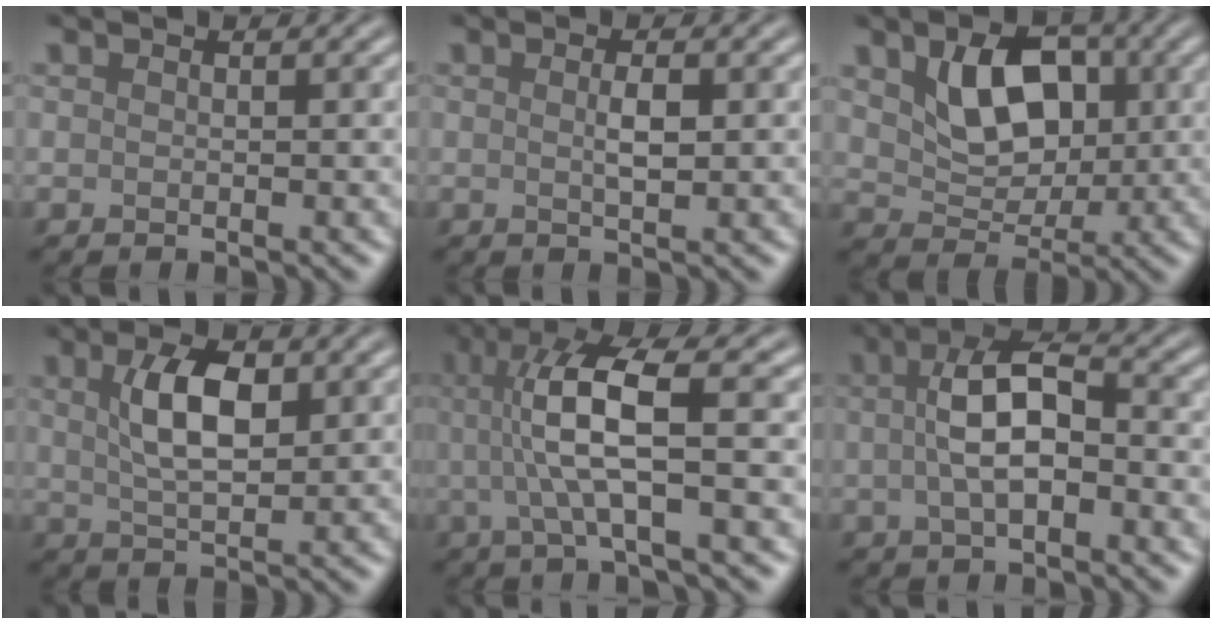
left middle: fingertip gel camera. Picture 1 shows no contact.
{"total": 1.6, "force": [0.2, 0.4, 1.5], "torque": [-0.029, 0.001, 0.002]}
{"total": 6.3, "force": [1.5, 4.3, 4.4], "torque": [-0.087, -0.006, 0.021]}
{"total": 4.9, "force": [1.4, 2.2, 4.2], "torque": [-0.084, 0.005, 0.025]}
{"total": 7.3, "force": [0.8, 1.5, 7.1], "torque": [-0.132, 0.012, 0.013]}
{"total": 5.5, "force": [-0.1, 2.4, 4.9], "torque": [-0.093, 0.010, -0.007]}